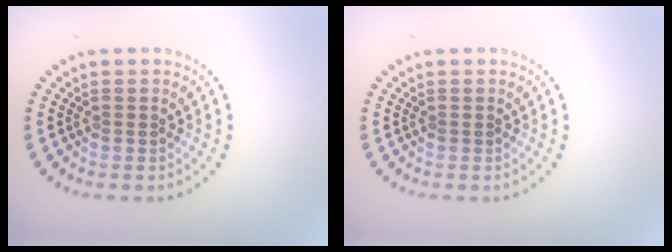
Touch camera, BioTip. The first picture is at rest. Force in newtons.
{"total": 0.0}